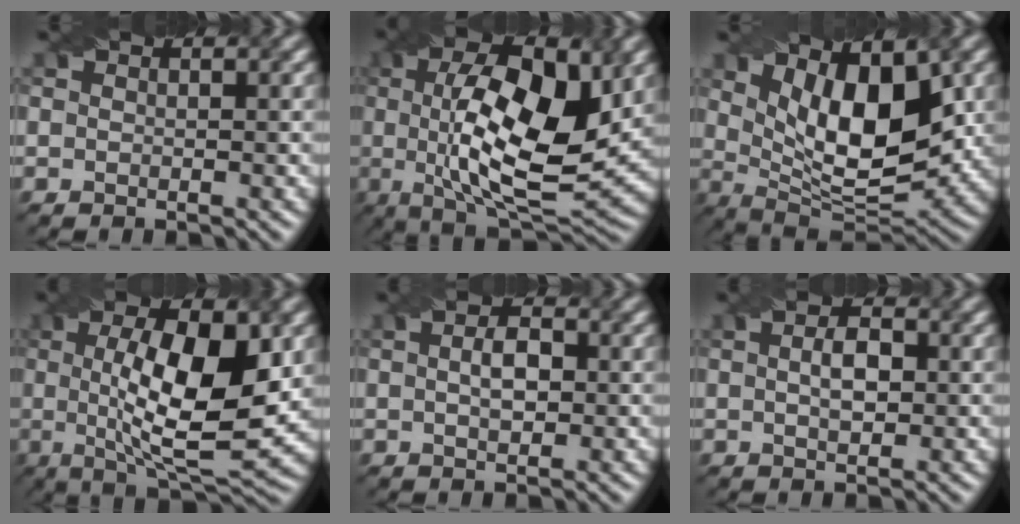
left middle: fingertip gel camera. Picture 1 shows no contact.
{"total": 12.8, "force": [1.1, 5.1, 11.7], "torque": [-0.188, 0.000, 0.018]}
{"total": 10.1, "force": [2.5, 4.6, 8.6], "torque": [-0.128, -0.009, 0.040]}
{"total": 11.6, "force": [0.7, 3.8, 10.9], "torque": [-0.163, -0.002, 0.016]}
{"total": 2.5, "force": [0.0, 1.4, 2.1], "torque": [-0.044, 0.006, 0.000]}
{"total": 2.6, "force": [0.0, 1.3, 2.2], "torque": [-0.046, 0.005, 0.002]}